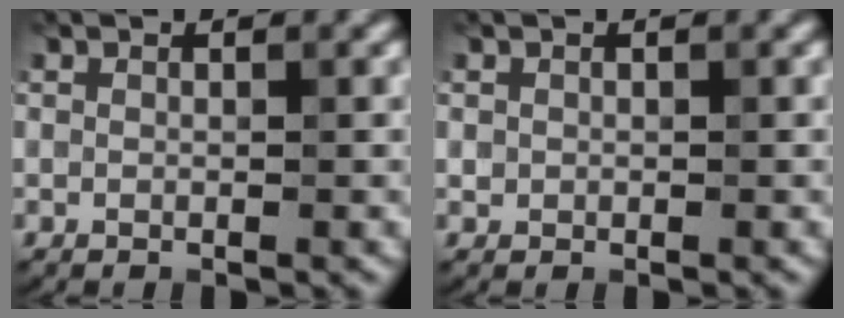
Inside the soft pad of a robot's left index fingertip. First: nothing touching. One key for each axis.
{"total": 0.5, "fx": 0.1, "fy": 0.5, "fz": 0.0, "tx": 0.006, "ty": -0.003, "tz": 0.002}